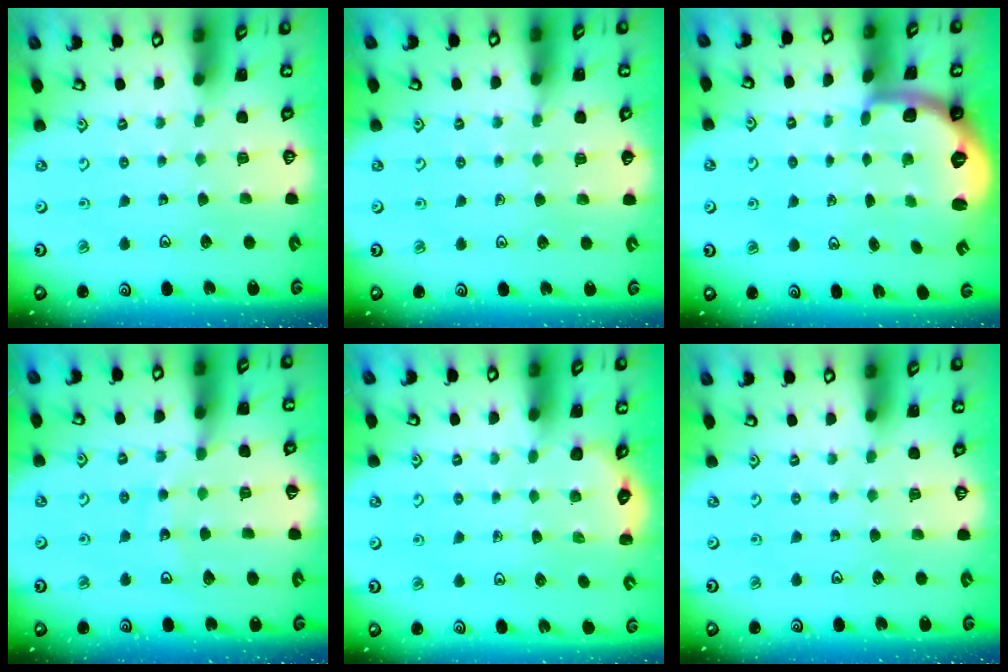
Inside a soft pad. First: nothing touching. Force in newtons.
{"total": 2.7, "press": 2.7, "slide": 0.4}
{"total": 1.8, "press": 1.8, "slide": 0.5}
{"total": 10.5, "press": 10.5, "slide": 1.3}
{"total": 2.3, "press": 1.9, "slide": 1.3}
{"total": 0.0}